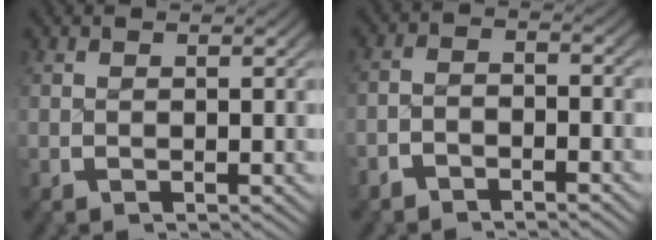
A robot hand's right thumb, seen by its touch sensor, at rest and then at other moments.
{"total": 2.2, "force": [-1.9, 0.9, 0.5], "torque": [-0.002, 0.001, -0.040]}